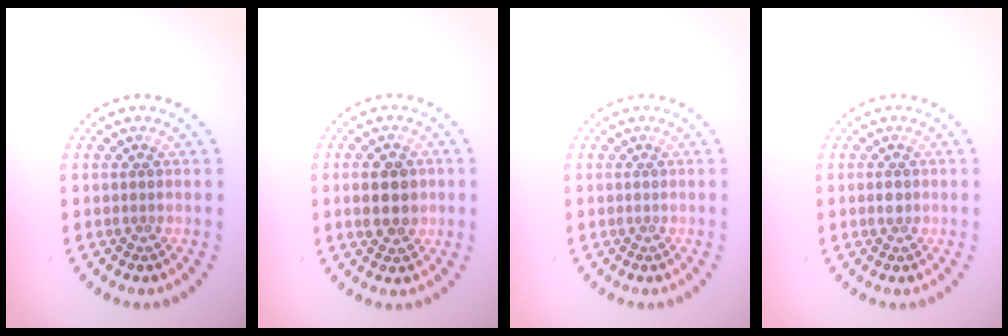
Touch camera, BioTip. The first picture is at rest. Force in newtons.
{"total": 3.7, "press": 3.7, "slide": 0.2}
{"total": 0.0}
{"total": 1.0, "press": 1.0, "slide": 0.3}